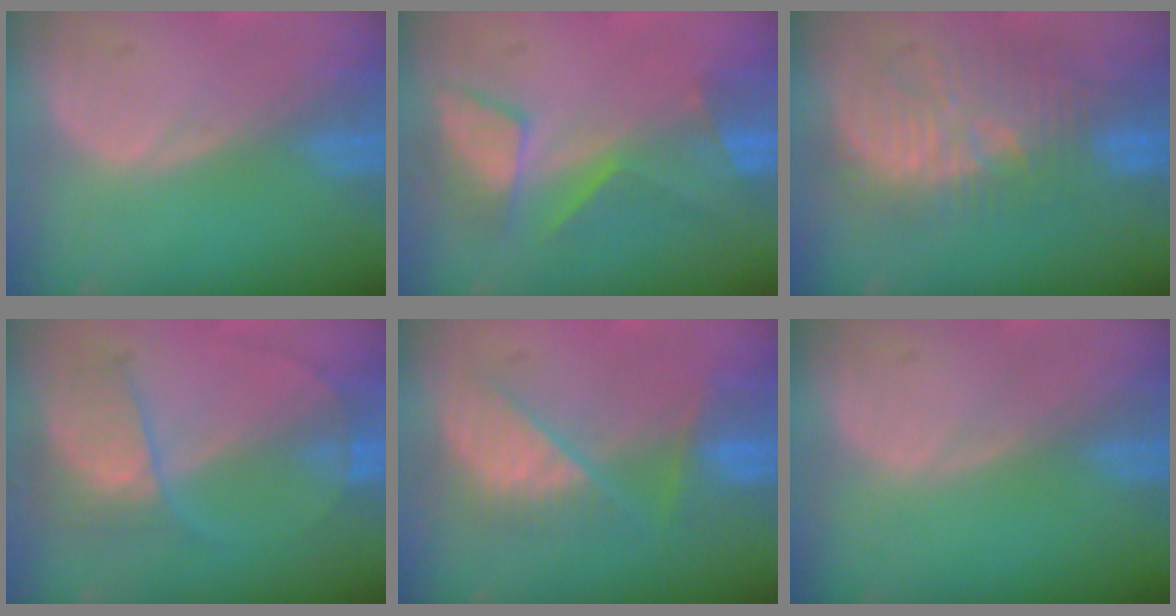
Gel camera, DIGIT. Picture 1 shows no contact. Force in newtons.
{"total": 7.3, "press": 6.9, "slide": 2.5}
{"total": 10.3, "press": 10.3, "slide": 0.3}
{"total": 7.2, "press": 6.1, "slide": 3.9}
{"total": 7.4, "press": 7.4, "slide": 0.5}
{"total": 0.0}